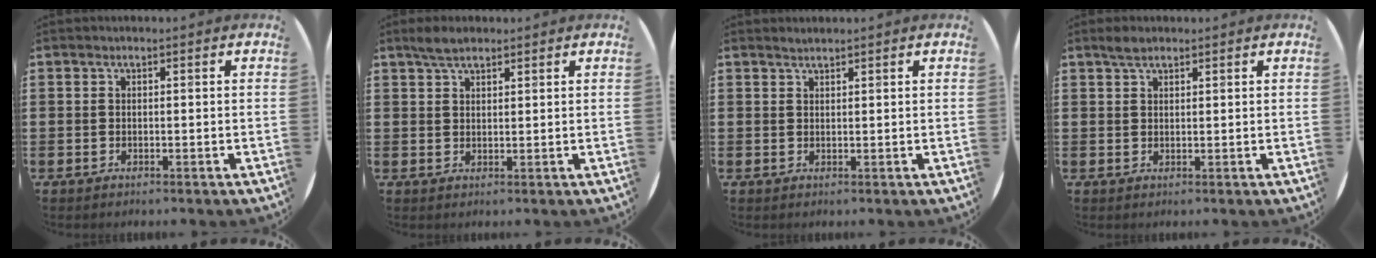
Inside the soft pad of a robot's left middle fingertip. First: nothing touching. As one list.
[{"total": 3.1, "force": [2.5, 1.1, 1.3], "torque": [-0.022, 0.004, 0.045]}, {"total": 1.0, "force": [1.0, 0.0, 0.2], "torque": [-0.004, 0.000, 0.018]}, {"total": 2.0, "force": [1.6, 0.7, 0.8], "torque": [-0.010, 0.001, 0.028]}]